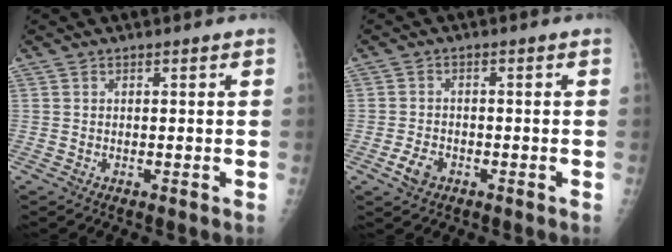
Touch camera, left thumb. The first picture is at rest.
{"total": 3.4, "force": [-1.6, 2.4, 1.9], "torque": [-0.034, 0.004, -0.028]}